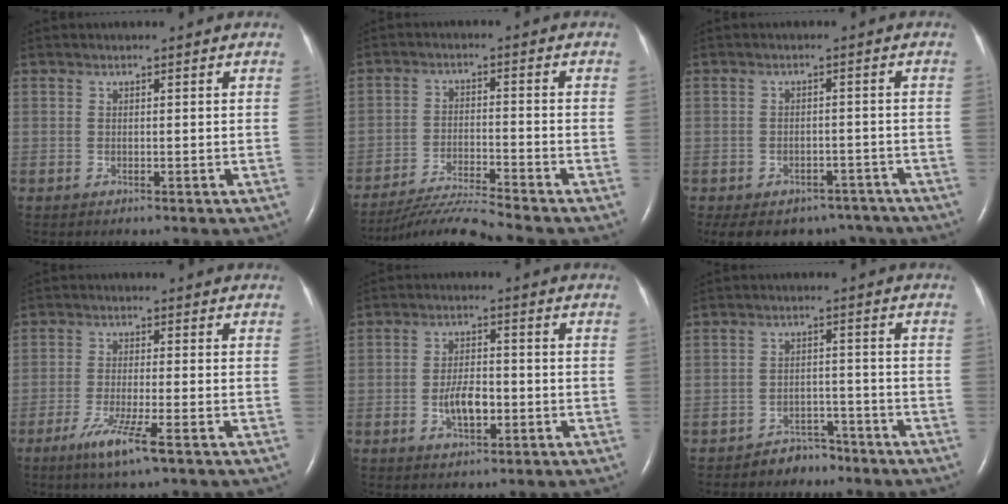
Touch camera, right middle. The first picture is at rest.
{"total": 8.3, "force": [-7.6, -2.5, 2.2], "torque": [-0.037, -0.019, -0.142]}
{"total": 12.5, "force": [-9.6, 7.0, 3.8], "torque": [-0.080, 0.009, -0.111]}
{"total": 6.1, "force": [-3.4, -0.1, 5.1], "torque": [-0.102, -0.017, -0.063]}
{"total": 5.1, "force": [-1.4, 2.1, 4.4], "torque": [-0.084, 0.003, -0.023]}
{"total": 3.7, "force": [-3.1, 2.0, 0.2], "torque": [-0.005, 0.009, -0.044]}